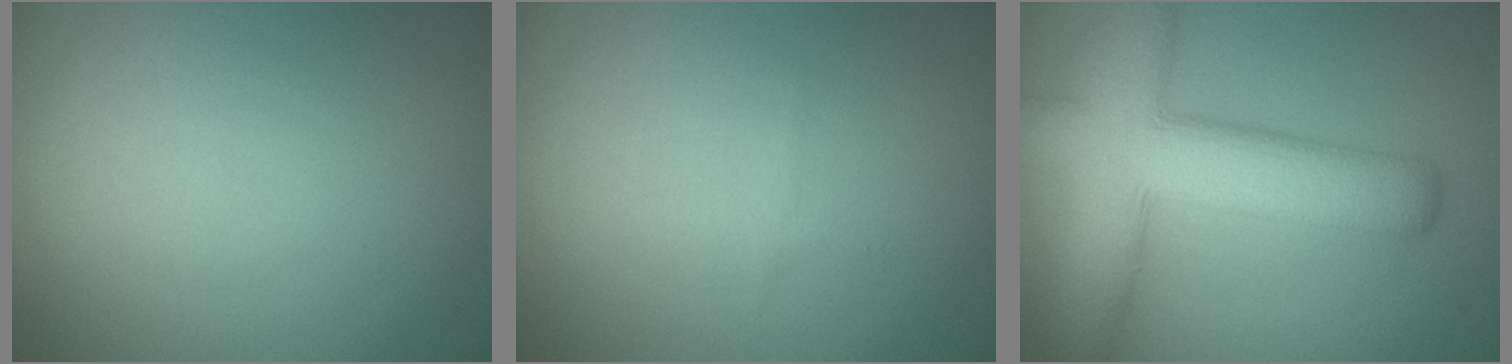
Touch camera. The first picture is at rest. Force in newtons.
{"total": 1.0, "press": 0.9, "slide": 0.2}
{"total": 9.6, "press": 9.6, "slide": 0.4}